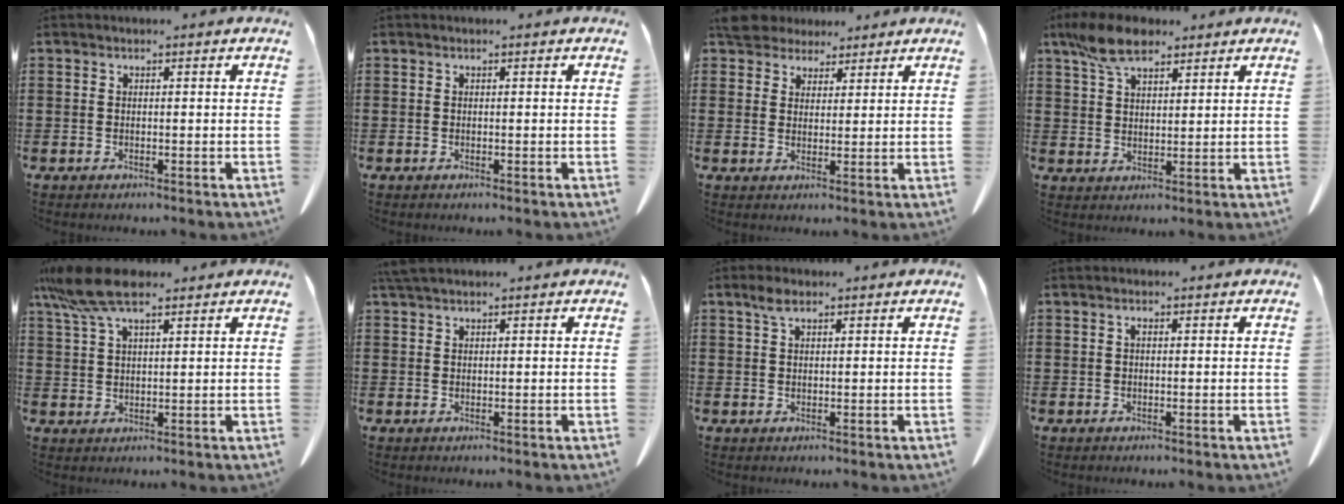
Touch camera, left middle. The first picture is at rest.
{"total": 0.0}
{"total": 5.2, "force": [4.7, 2.0, 1.0], "torque": [-0.040, -0.001, 0.090]}
{"total": 7.6, "force": [5.4, 3.3, 4.3], "torque": [-0.101, 0.001, 0.101]}
{"total": 8.4, "force": [5.9, 2.3, 5.6], "torque": [-0.135, -0.010, 0.106]}
{"total": 1.7, "force": [1.4, 0.3, 0.9], "torque": [-0.022, 0.000, 0.027]}
{"total": 2.2, "force": [1.3, 1.0, 1.5], "torque": [-0.036, 0.004, 0.023]}
{"total": 0.6, "force": [0.2, 0.3, 0.5], "torque": [-0.012, 0.001, 0.005]}